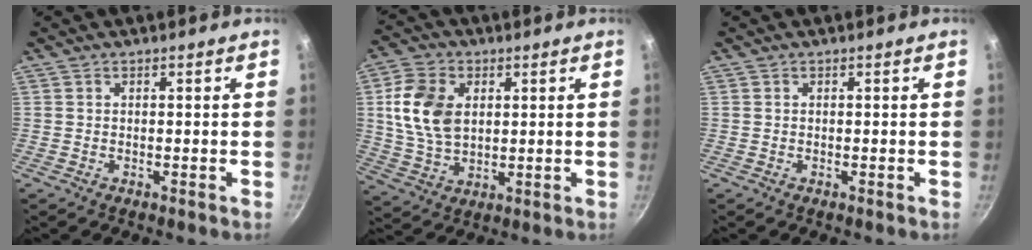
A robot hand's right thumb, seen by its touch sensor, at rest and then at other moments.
{"total": 12.0, "force": [2.4, 8.2, 8.5], "torque": [-0.146, -0.006, 0.046]}
{"total": 0.0}